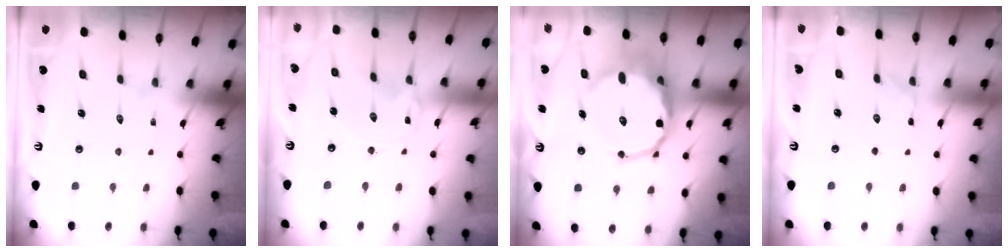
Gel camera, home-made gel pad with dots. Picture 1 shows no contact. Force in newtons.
{"total": 0.0}
{"total": 17.0, "press": 16.4, "slide": 4.2}
{"total": 1.8, "press": 1.8, "slide": 0.4}